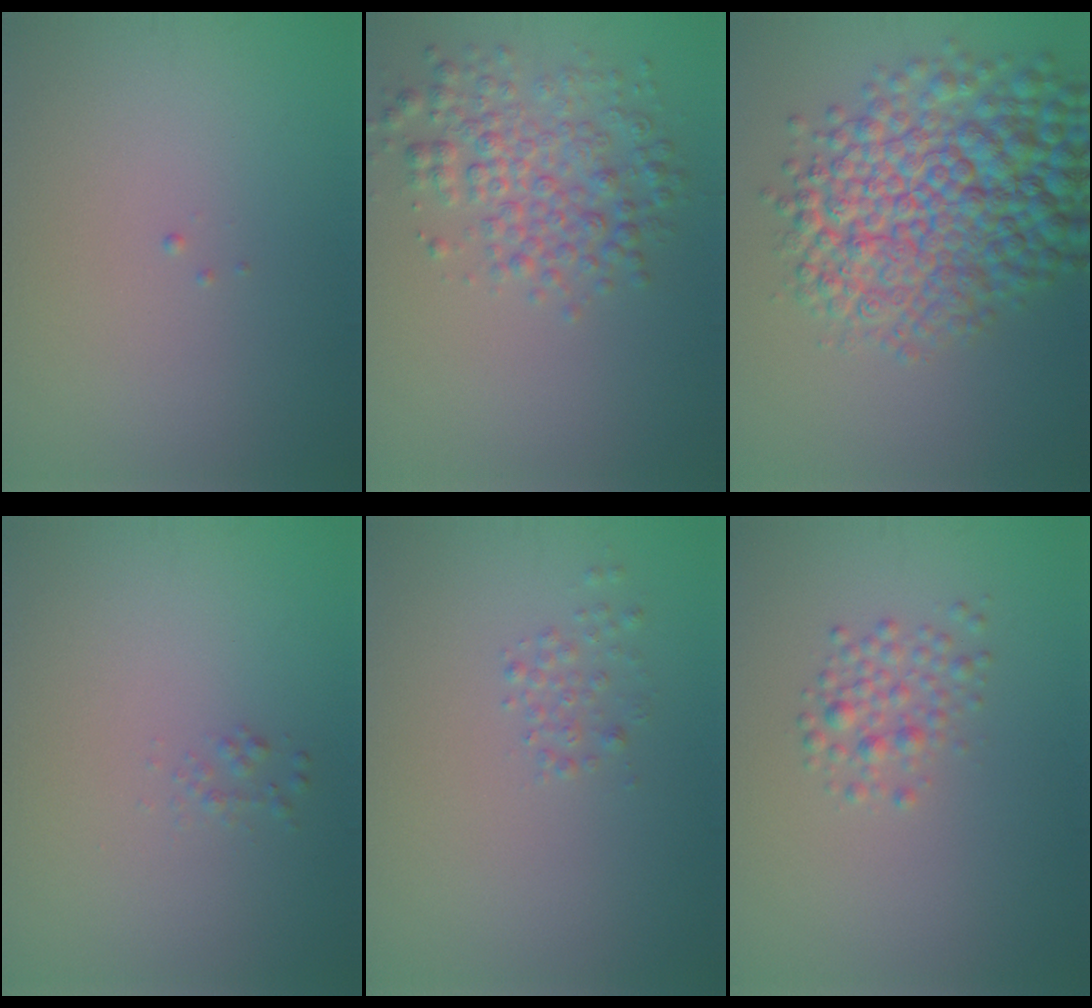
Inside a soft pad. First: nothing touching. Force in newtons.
{"total": 4.4, "press": 4.4, "slide": 0.1}
{"total": 11.1, "press": 11.1, "slide": 0.2}
{"total": 0.7, "press": 0.7, "slide": 0.0}
{"total": 1.1, "press": 1.1, "slide": 0.0}
{"total": 2.1, "press": 2.1, "slide": 0.1}